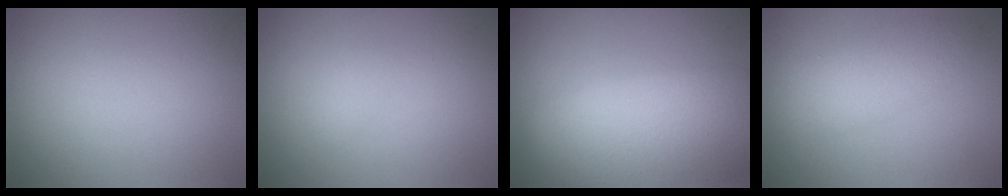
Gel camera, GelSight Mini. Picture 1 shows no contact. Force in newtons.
{"total": 0.5, "press": 0.5, "slide": 0.1}
{"total": 11.6, "press": 11.6, "slide": 0.9}
{"total": 3.2, "press": 3.2, "slide": 0.1}